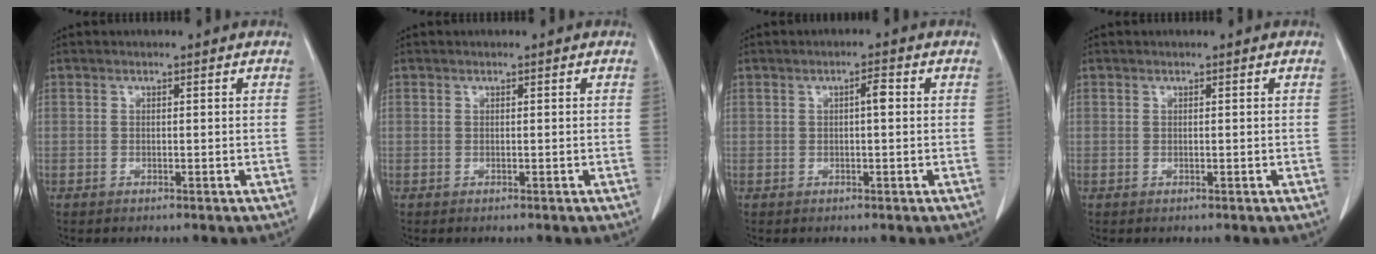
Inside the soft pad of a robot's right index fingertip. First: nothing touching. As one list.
[{"total": 0.0}, {"total": 1.9, "force": [0.3, 0.4, 1.8], "torque": [-0.028, 0.005, 0.003]}, {"total": 0.0}]